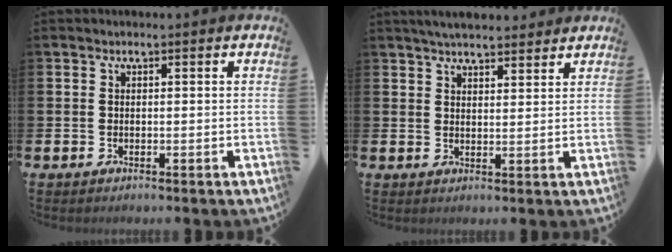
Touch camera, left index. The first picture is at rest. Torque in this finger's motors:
{"motor_torque": [0.73, -1.41, 0.19, 0.09]}